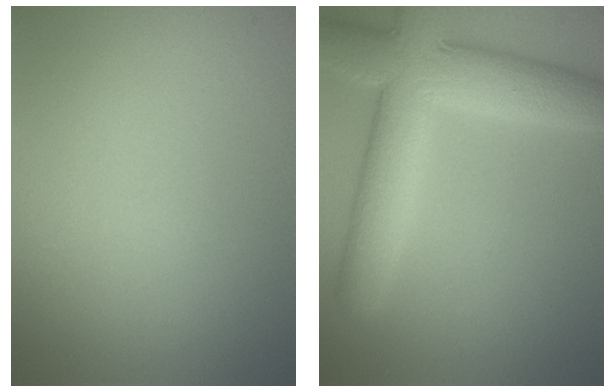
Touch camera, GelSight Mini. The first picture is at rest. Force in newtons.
{"total": 8.7, "press": 8.7, "slide": 0.6}